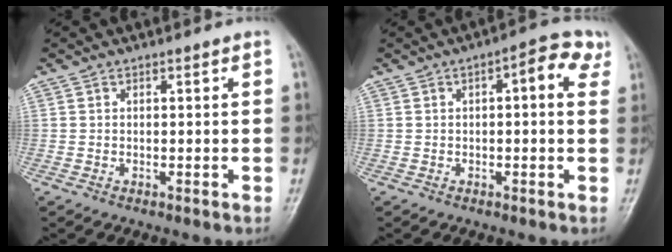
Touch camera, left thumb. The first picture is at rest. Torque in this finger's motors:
{"motor_torque": [-0.23, 0.41, -0.09, -0.12, 0.08]}